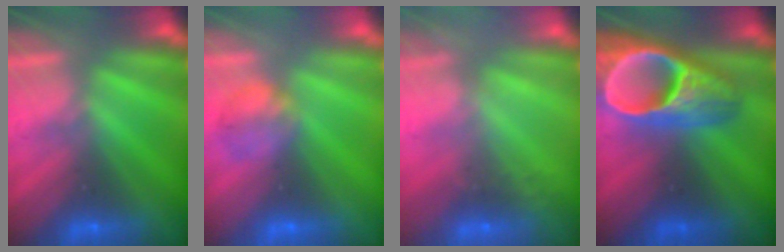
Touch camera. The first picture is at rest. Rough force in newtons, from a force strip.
{"total": 3.5}
{"total": 2.4}
{"total": 8.6}